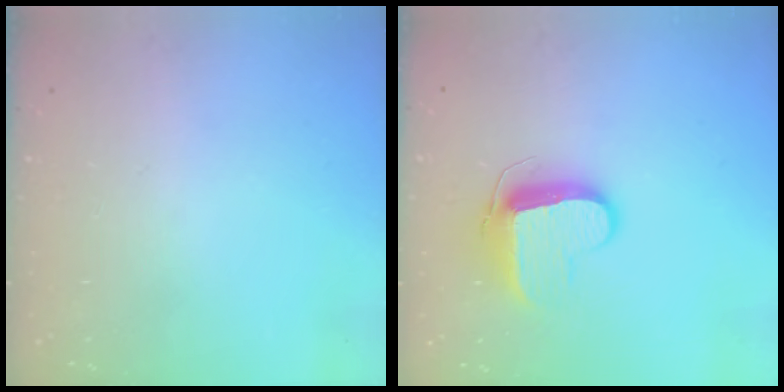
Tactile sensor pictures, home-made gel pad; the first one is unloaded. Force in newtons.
{"total": 9.4, "press": 9.4, "slide": 0.7}